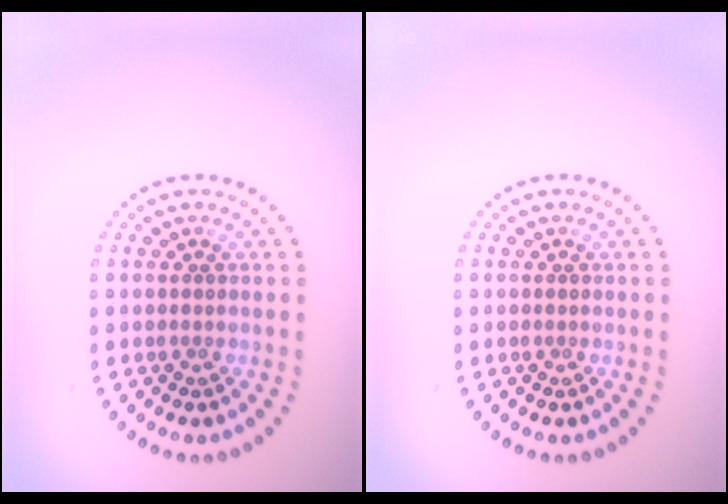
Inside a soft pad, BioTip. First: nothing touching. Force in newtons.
{"total": 0.0}